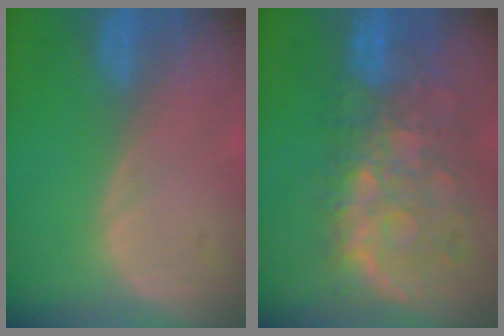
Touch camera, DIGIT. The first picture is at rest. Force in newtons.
{"total": 10.9, "press": 9.5, "slide": 5.2}